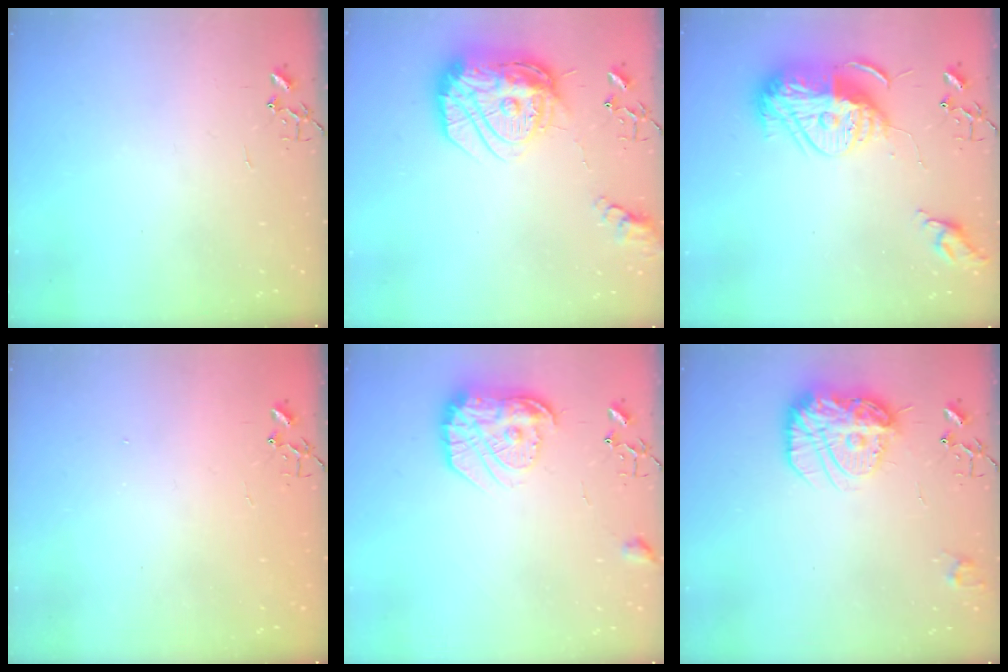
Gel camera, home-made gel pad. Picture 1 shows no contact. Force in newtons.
{"total": 20.2, "press": 20.1, "slide": 1.6}
{"total": 17.6, "press": 17.5, "slide": 1.8}
{"total": 1.2, "press": 1.2, "slide": 0.1}
{"total": 16.2, "press": 16.2, "slide": 1.2}
{"total": 15.8, "press": 15.8, "slide": 1.3}